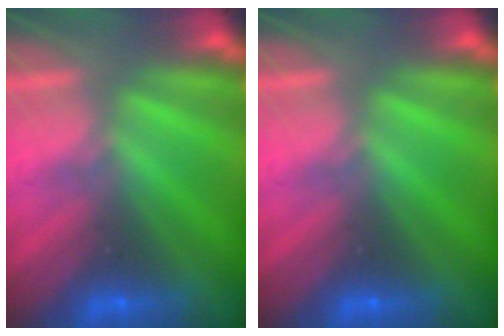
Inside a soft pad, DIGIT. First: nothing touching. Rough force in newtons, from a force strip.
{"total": 0.0}